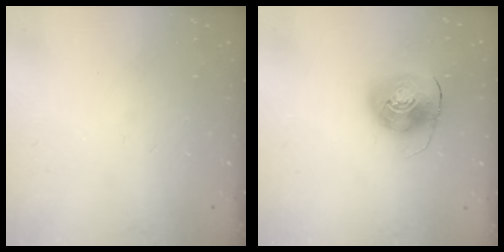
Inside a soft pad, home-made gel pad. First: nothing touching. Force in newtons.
{"total": 9.2, "press": 9.0, "slide": 1.5}